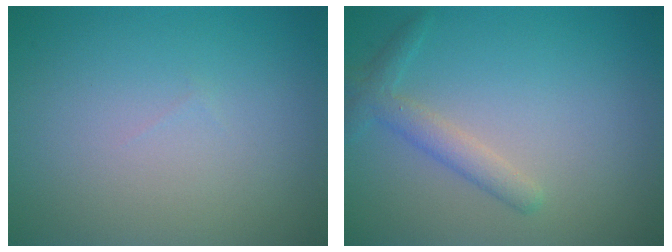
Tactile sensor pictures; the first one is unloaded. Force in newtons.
{"total": 2.2, "press": 2.2, "slide": 0.1}